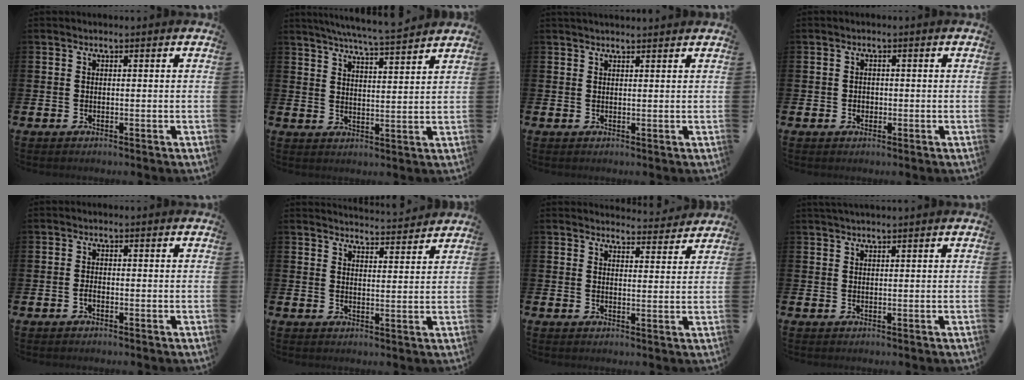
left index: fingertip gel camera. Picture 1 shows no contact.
{"total": 6.2, "force": [6.0, -0.6, 1.5], "torque": [-0.041, -0.038, 0.105]}
{"total": 1.3, "force": [1.3, 0.0, 0.2], "torque": [0.007, -0.006, 0.022]}
{"total": 1.2, "force": [-0.1, 1.2, 0.3], "torque": [0.005, 0.001, -0.008]}
{"total": 1.0, "force": [-0.5, 0.5, 0.7], "torque": [-0.016, -0.001, -0.010]}
{"total": 4.0, "force": [4.0, -0.2, 0.0], "torque": [0.003, -0.034, 0.068]}
{"total": 3.6, "force": [3.6, 0.3, 0.0], "torque": [0.005, -0.029, 0.062]}
{"total": 1.0, "force": [1.0, -0.1, 0.4], "torque": [-0.010, 0.002, 0.019]}